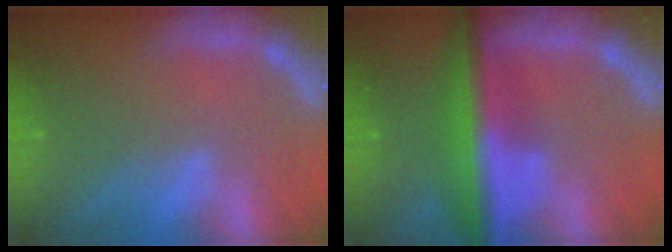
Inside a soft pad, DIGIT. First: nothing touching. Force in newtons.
{"total": 9.5}